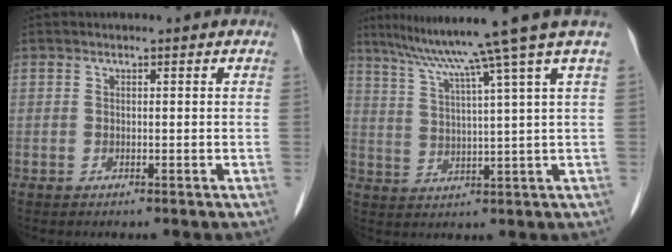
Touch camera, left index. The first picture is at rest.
{"total": 12.4, "force": [9.3, -3.2, 7.6], "torque": [-0.123, -0.006, 0.135]}